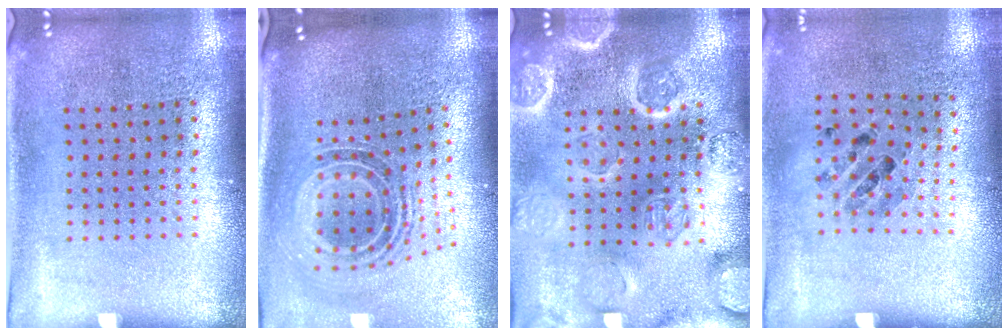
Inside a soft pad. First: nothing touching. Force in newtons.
{"total": 1.5, "press": 1.2, "slide": 0.9}
{"total": 3.7, "press": 3.5, "slide": 1.1}
{"total": 0.9, "press": 0.7, "slide": 0.5}